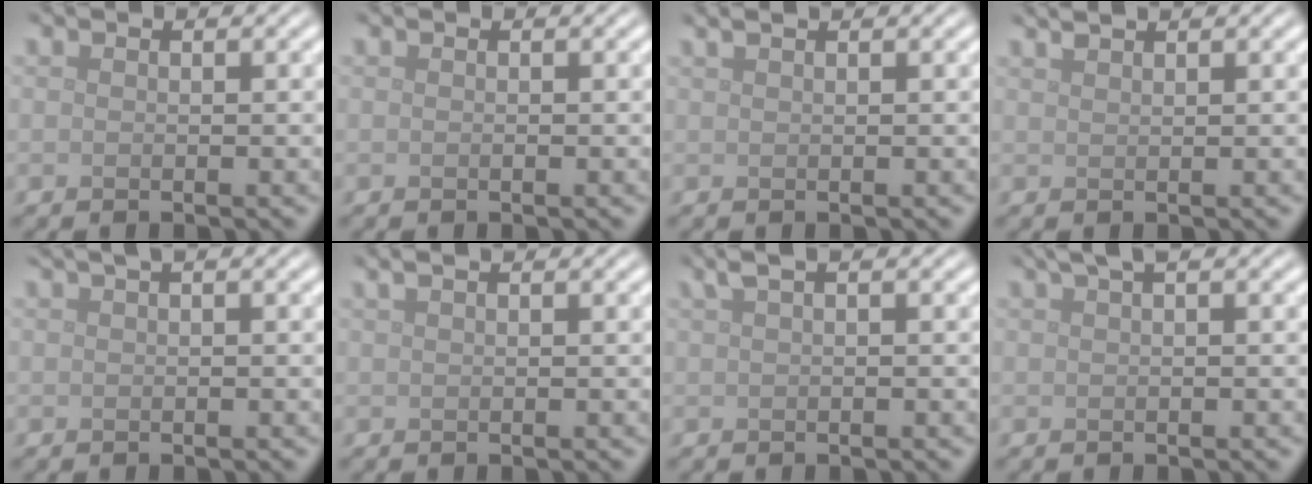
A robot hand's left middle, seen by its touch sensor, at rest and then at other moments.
{"total": 0.0}
{"total": 2.0, "force": [1.3, 0.8, 1.2], "torque": [-0.015, 0.009, 0.004]}
{"total": 1.6, "force": [1.4, 0.4, 0.7], "torque": [-0.005, 0.004, 0.017]}
{"total": 1.5, "force": [0.8, 0.4, 1.3], "torque": [-0.019, 0.007, 0.010]}
{"total": 2.2, "force": [1.4, 1.0, 1.5], "torque": [-0.018, 0.009, 0.006]}
{"total": 2.2, "force": [1.1, 0.7, 1.8], "torque": [-0.029, 0.008, 0.017]}
{"total": 2.1, "force": [1.1, 0.5, 1.6], "torque": [-0.022, 0.007, 0.016]}